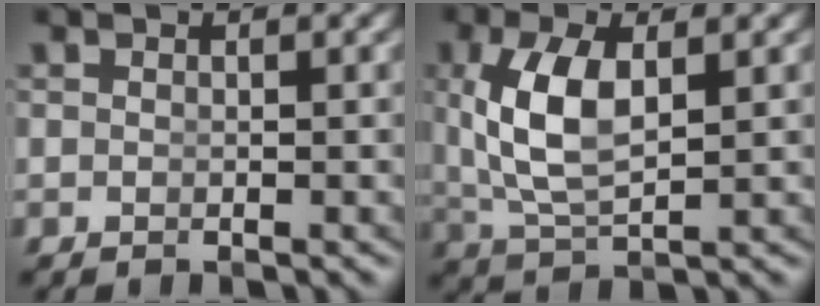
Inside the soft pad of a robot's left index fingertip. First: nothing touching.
{"total": 5.4, "force": [0.8, 2.4, 4.8], "torque": [-0.112, -0.017, 0.032]}